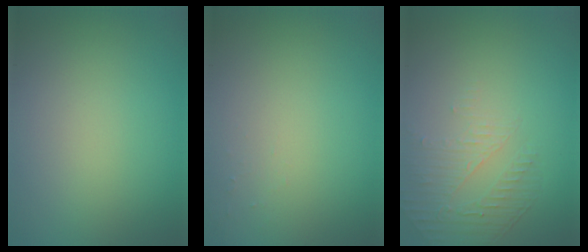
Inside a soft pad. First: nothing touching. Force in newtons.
{"total": 0.5, "press": 0.5, "slide": 0.1}
{"total": 1.8, "press": 1.1, "slide": 1.5}